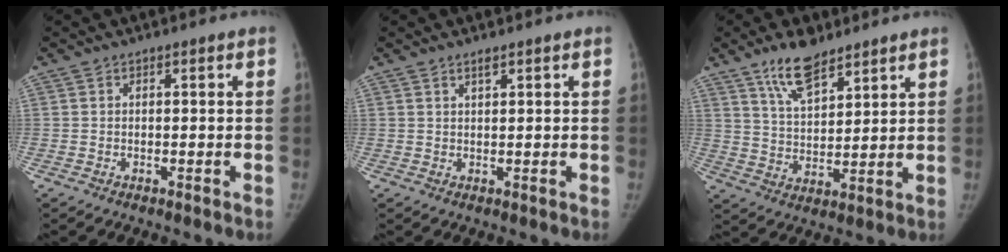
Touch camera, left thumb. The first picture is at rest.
{"total": 1.4, "force": [1.0, 0.3, 0.8], "torque": [-0.011, -0.007, 0.020]}
{"total": 9.9, "force": [7.2, 4.0, 5.5], "torque": [-0.080, -0.044, 0.135]}